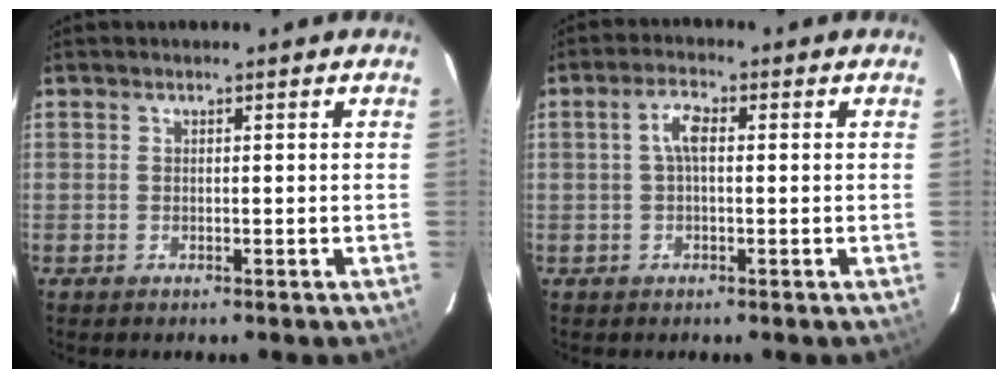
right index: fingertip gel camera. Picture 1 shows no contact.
{"total": 3.7, "force": [0.3, 1.4, 3.4], "torque": [-0.069, 0.010, 0.006]}